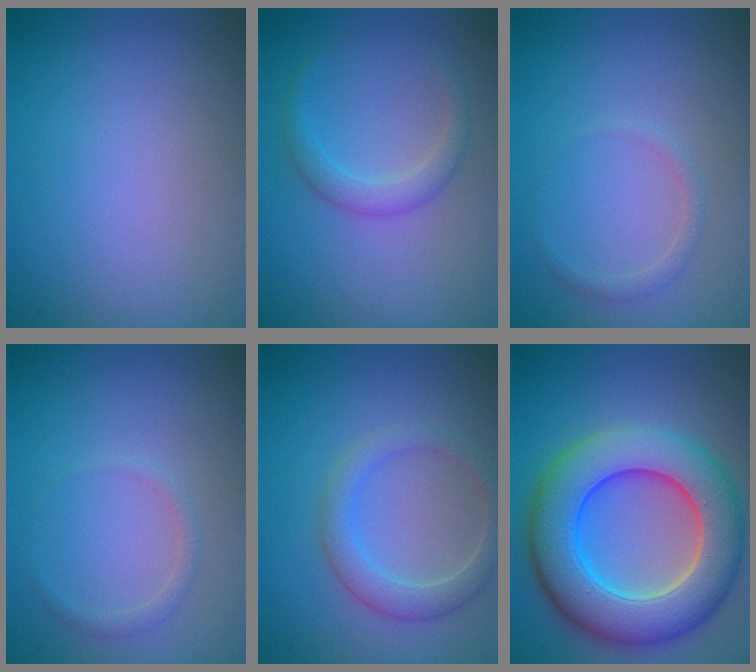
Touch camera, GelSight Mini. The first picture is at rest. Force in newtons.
{"total": 2.0, "press": 2.0, "slide": 0.1}
{"total": 0.9, "press": 0.9, "slide": 0.1}
{"total": 0.9, "press": 0.9, "slide": 0.1}
{"total": 2.7, "press": 2.7, "slide": 0.2}
{"total": 10.4, "press": 10.4, "slide": 0.1}